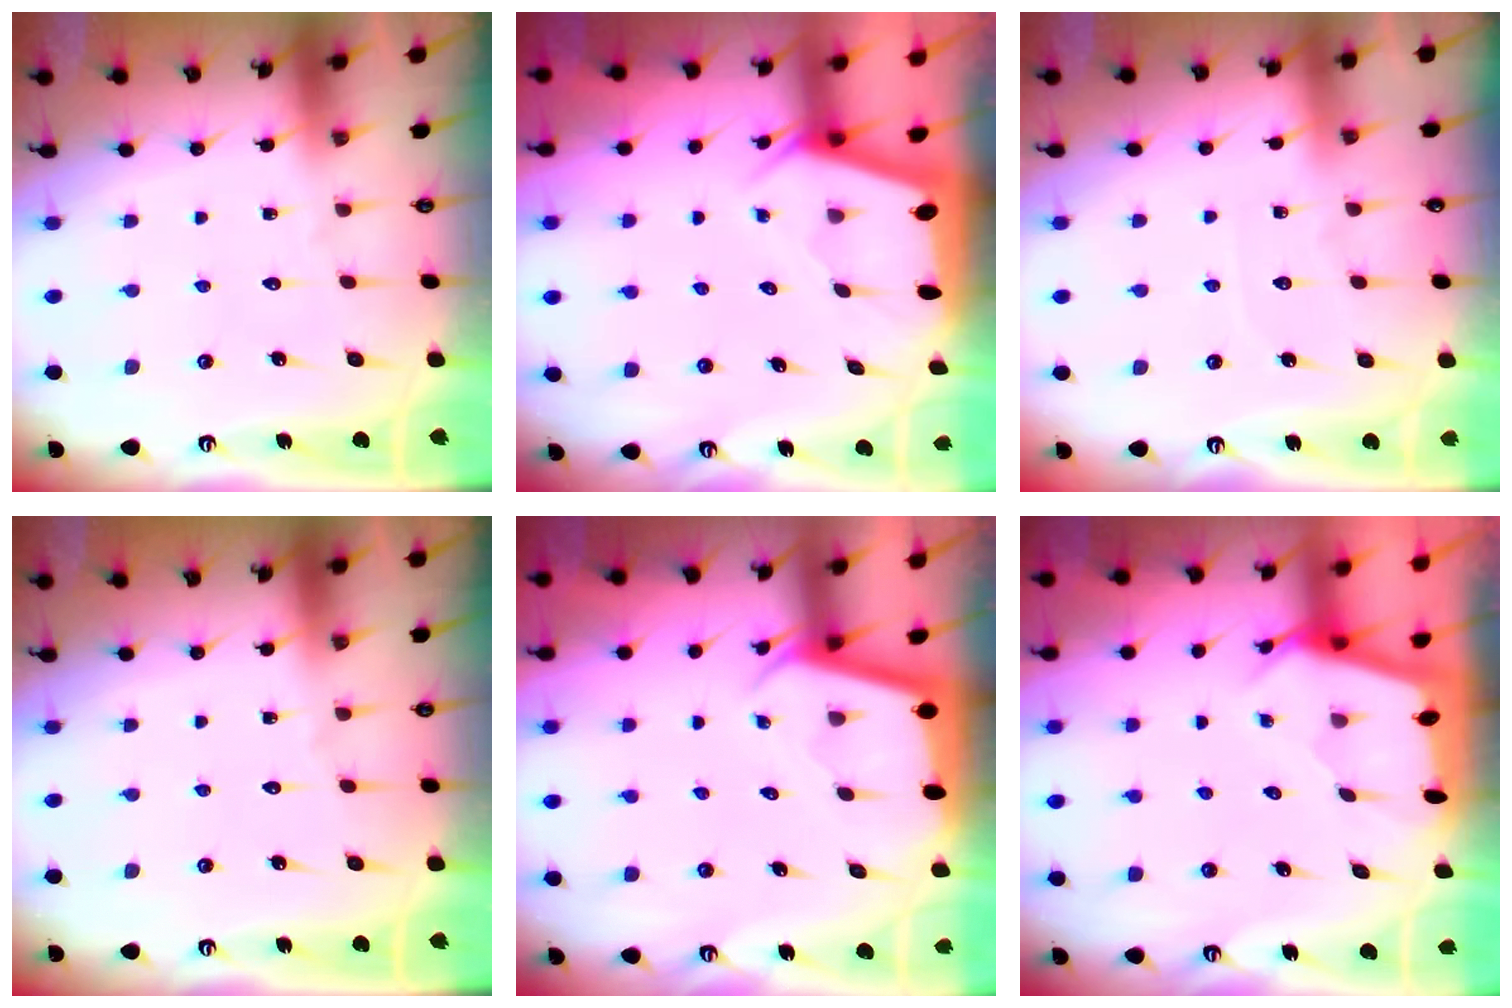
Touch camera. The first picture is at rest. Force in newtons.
{"total": 2.2, "press": 2.2, "slide": 0.3}
{"total": 2.4, "press": 2.4, "slide": 0.4}
{"total": 0.0}
{"total": 2.3, "press": 2.3, "slide": 0.4}
{"total": 3.7, "press": 3.7, "slide": 0.3}